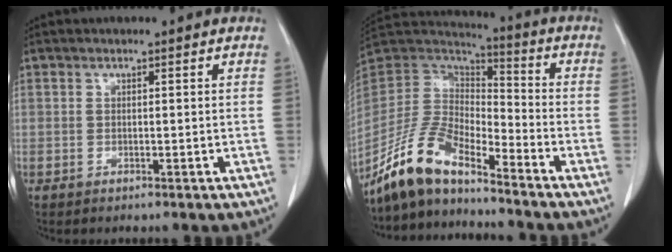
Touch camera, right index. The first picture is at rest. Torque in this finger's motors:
{"motor_torque": [0.56, -0.62, 0.43, 0.08]}